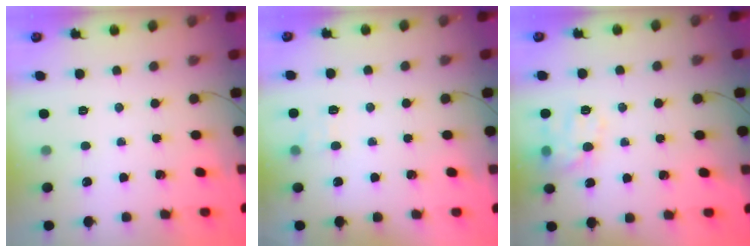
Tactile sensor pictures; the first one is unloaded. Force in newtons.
{"total": 6.2, "press": 5.9, "slide": 1.8}
{"total": 11.5, "press": 11.5, "slide": 0.6}